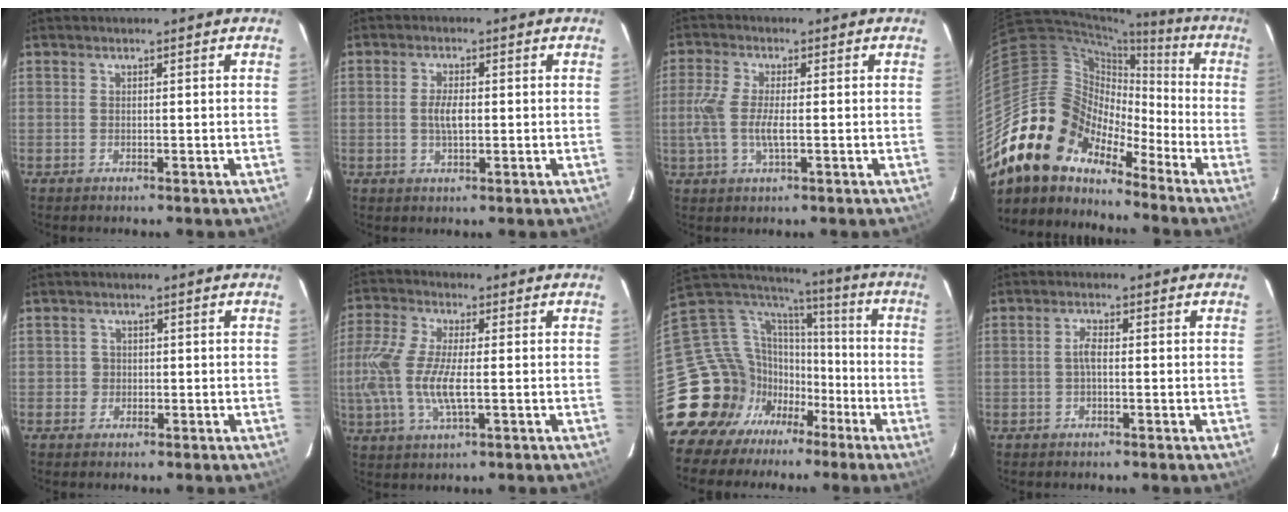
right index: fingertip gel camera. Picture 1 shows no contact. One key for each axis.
{"total": 3.5, "fx": -0.2, "fy": 1.4, "fz": 3.2, "tx": -0.061, "ty": 0.002, "tz": -0.001}
{"total": 6.3, "fx": -0.8, "fy": 2.0, "fz": 5.9, "tx": -0.129, "ty": -0.002, "tz": -0.016}
{"total": 15.8, "fx": -12.2, "fy": 9.0, "fz": 4.5, "tx": -0.093, "ty": 0.034, "tz": -0.238}
{"total": 1.7, "fx": -0.3, "fy": 1.7, "fz": 0.0, "tx": 0.003, "ty": 0.004, "tz": -0.004}
{"total": 12.6, "fx": -1.1, "fy": 4.4, "fz": 11.7, "tx": -0.254, "ty": -0.003, "tz": -0.025}
{"total": 20.5, "fx": -11.6, "fy": 16.3, "fz": 4.6, "tx": -0.130, "ty": 0.066, "tz": -0.193}
{"total": 2.0, "fx": -0.3, "fy": 0.7, "fz": 1.8, "tx": -0.038, "ty": 0.007, "tz": -0.006}